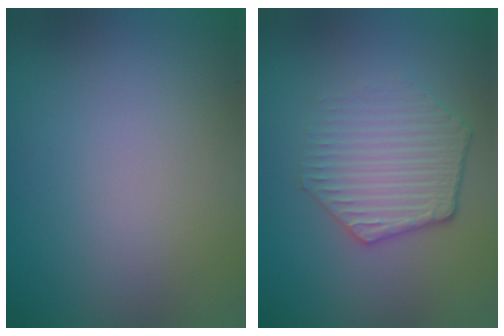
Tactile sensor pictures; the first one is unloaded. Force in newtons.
{"total": 4.1, "press": 3.3, "slide": 2.5}